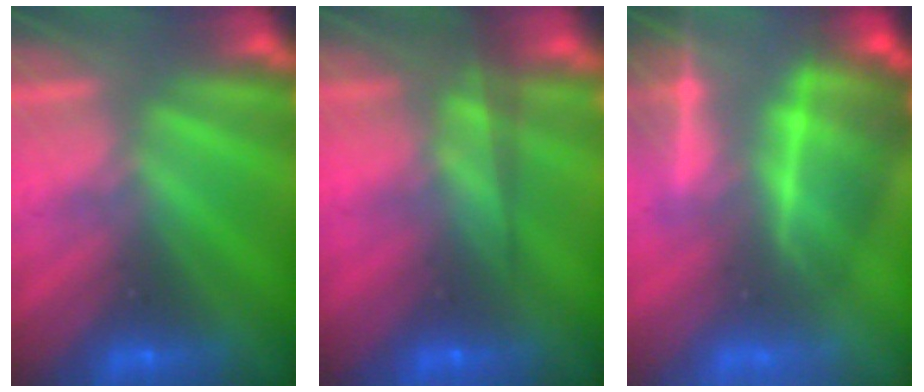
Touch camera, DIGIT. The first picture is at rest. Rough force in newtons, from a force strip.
{"total": 7.7}
{"total": 5.8}